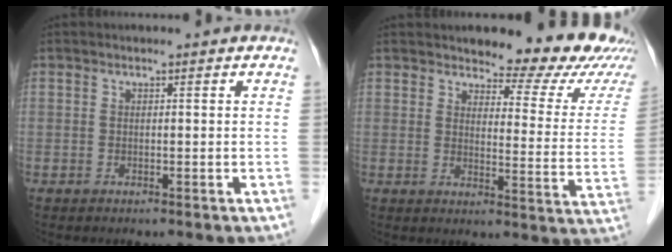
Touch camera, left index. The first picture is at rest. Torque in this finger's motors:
{"motor_torque": [0.77, -0.54, 0.42, 0.04]}